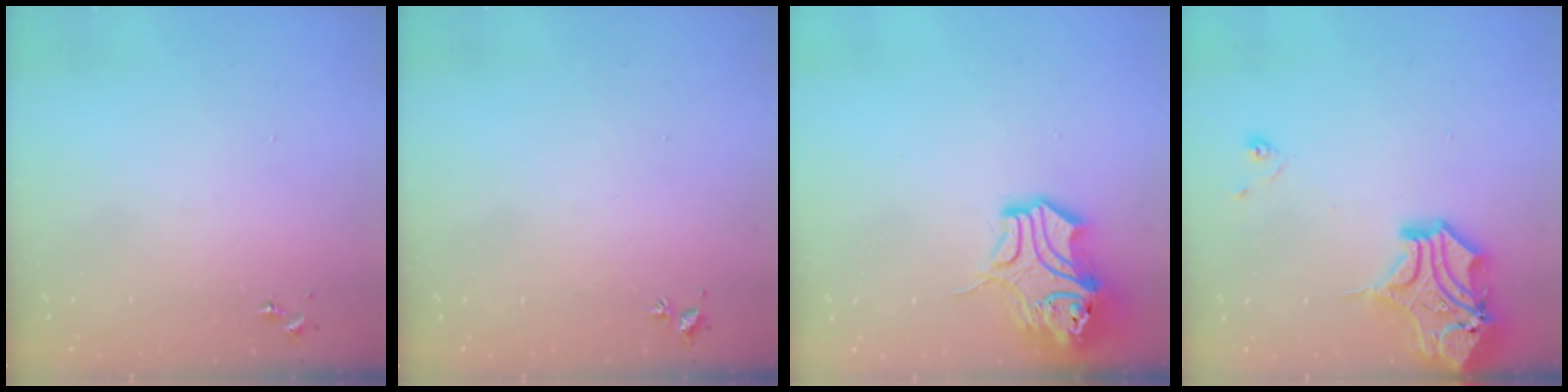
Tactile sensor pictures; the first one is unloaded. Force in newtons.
{"total": 2.0, "press": 2.0, "slide": 0.3}
{"total": 14.2, "press": 14.1, "slide": 1.9}
{"total": 16.5, "press": 16.3, "slide": 2.5}